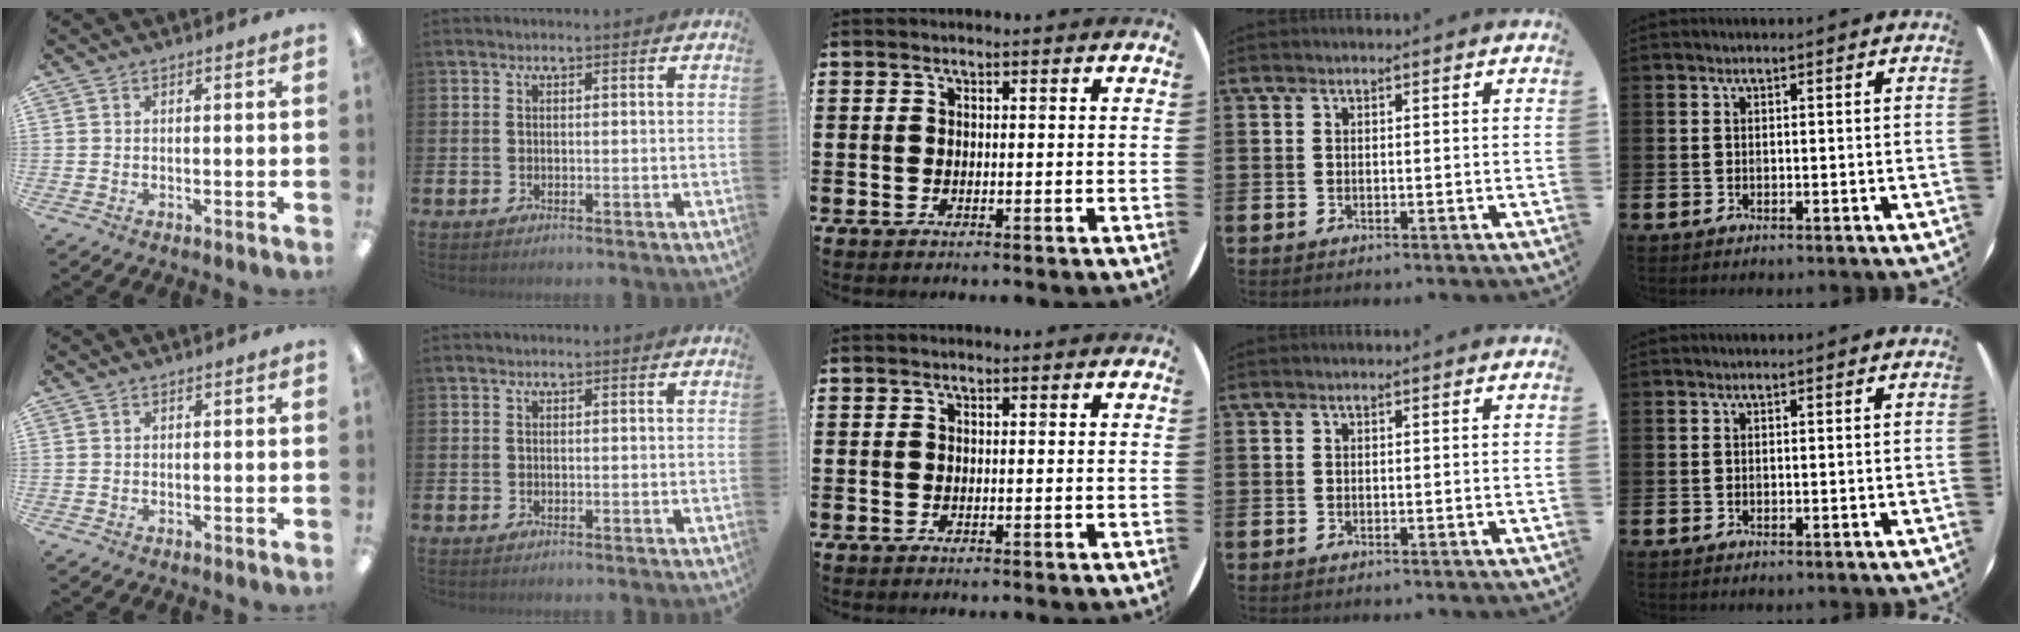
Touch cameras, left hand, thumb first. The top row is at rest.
{}